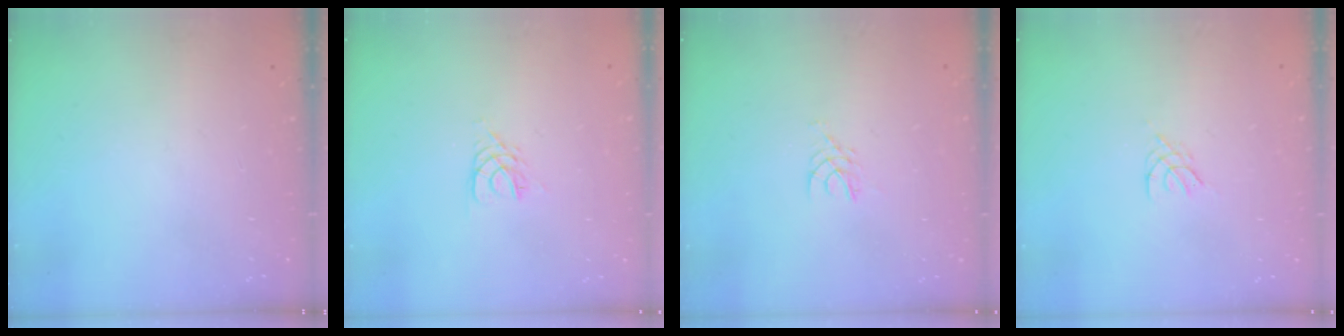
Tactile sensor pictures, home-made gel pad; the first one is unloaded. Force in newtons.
{"total": 3.0, "press": 2.9, "slide": 0.4}
{"total": 2.5, "press": 2.5, "slide": 0.2}
{"total": 2.0, "press": 1.9, "slide": 0.4}